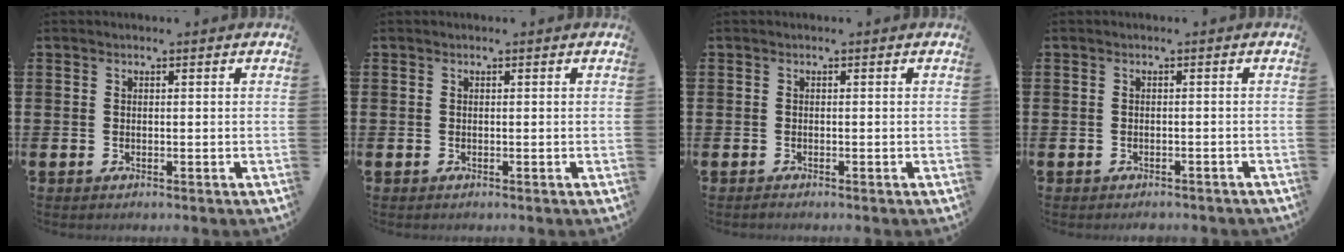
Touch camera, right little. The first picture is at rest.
{"total": 0.0}
{"total": 0.0}
{"total": 0.7, "force": [-0.7, 0.2, 0.1], "torque": [-0.004, -0.002, -0.013]}